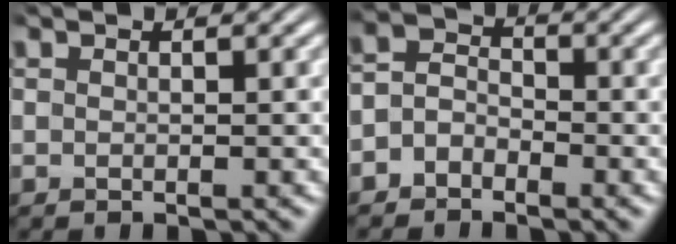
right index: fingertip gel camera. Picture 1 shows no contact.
{"total": 3.7, "force": [-1.7, 3.1, 1.1], "torque": [-0.017, -0.002, -0.039]}